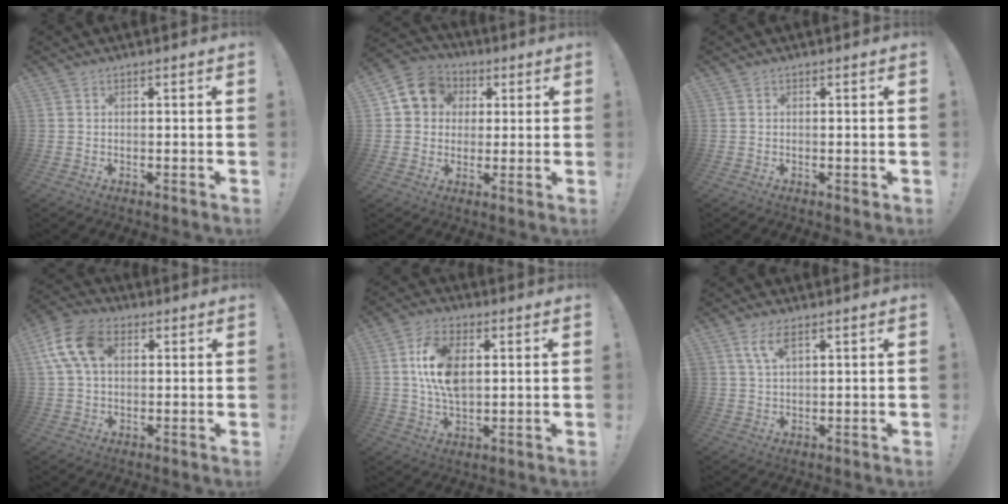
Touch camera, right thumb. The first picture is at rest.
{"total": 10.9, "force": [3.0, 9.6, 4.3], "torque": [-0.060, 0.003, 0.063]}
{"total": 0.6, "force": [0.0, 0.3, 0.5], "torque": [-0.009, 0.002, 0.001]}
{"total": 13.1, "force": [3.8, 8.5, 9.2], "torque": [-0.178, 0.005, 0.073]}
{"total": 12.7, "force": [2.4, 7.2, 10.1], "torque": [-0.191, -0.002, 0.041]}
{"total": 5.4, "force": [2.9, 1.8, 4.2], "torque": [-0.072, -0.007, 0.050]}